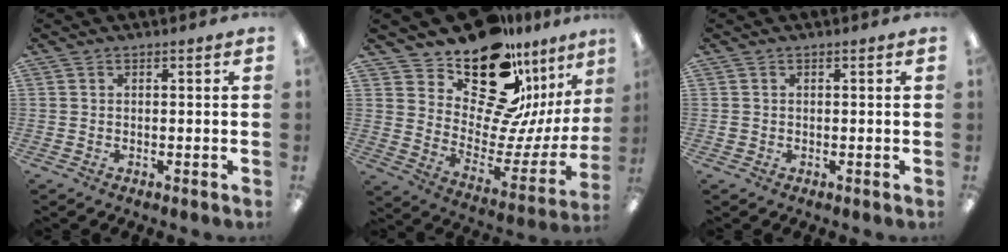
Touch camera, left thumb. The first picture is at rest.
{"total": 21.5, "force": [15.7, 10.0, 10.7], "torque": [-0.164, -0.133, 0.278]}
{"total": 0.7, "force": [0.2, 0.6, 0.1], "torque": [-0.003, 0.005, 0.002]}